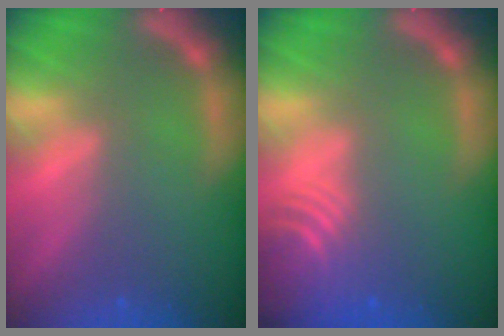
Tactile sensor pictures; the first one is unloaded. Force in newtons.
{"total": 7.0}